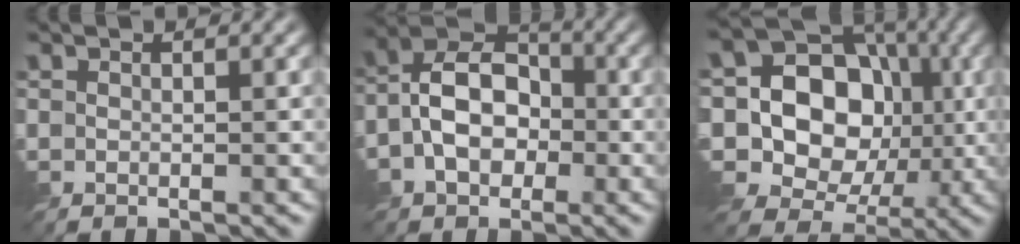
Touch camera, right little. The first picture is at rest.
{"total": 6.1, "force": [-1.5, 4.2, 4.1], "torque": [-0.065, 0.007, -0.037]}
{"total": 13.9, "force": [0.4, 11.7, 7.5], "torque": [-0.147, 0.032, -0.019]}